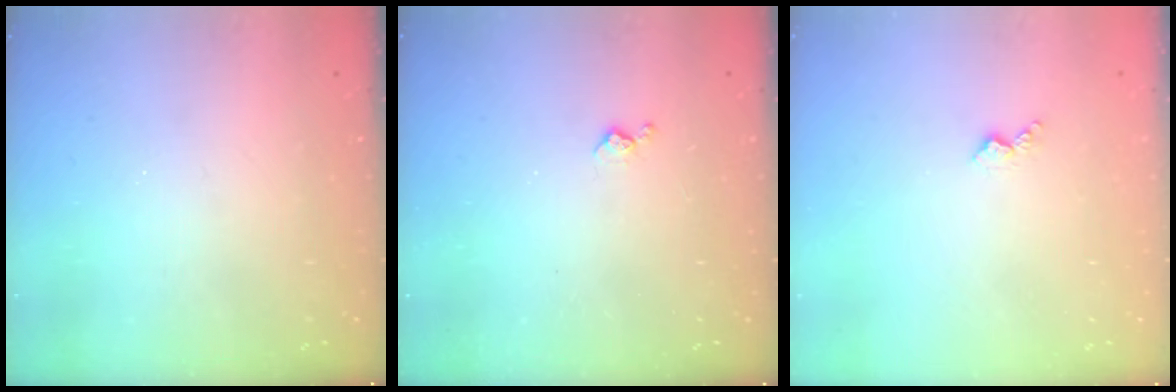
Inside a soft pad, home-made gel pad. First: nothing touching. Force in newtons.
{"total": 3.7, "press": 3.6, "slide": 0.6}
{"total": 2.7, "press": 2.6, "slide": 0.5}